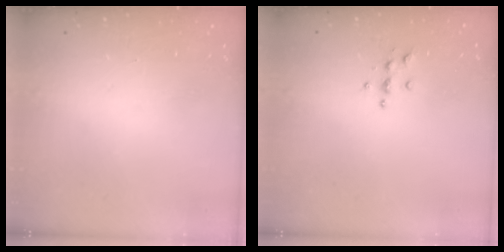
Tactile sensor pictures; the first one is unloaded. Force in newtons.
{"total": 3.8, "press": 3.8, "slide": 0.4}